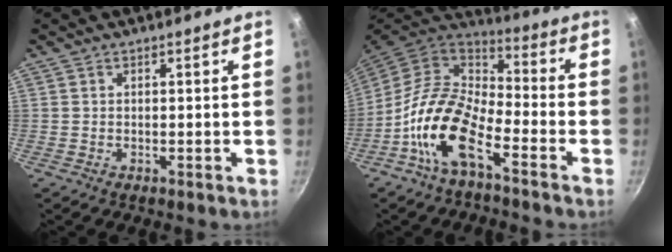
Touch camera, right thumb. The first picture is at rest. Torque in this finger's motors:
{"motor_torque": [0.61, 1.05, 1.83, -0.97, 0.27]}